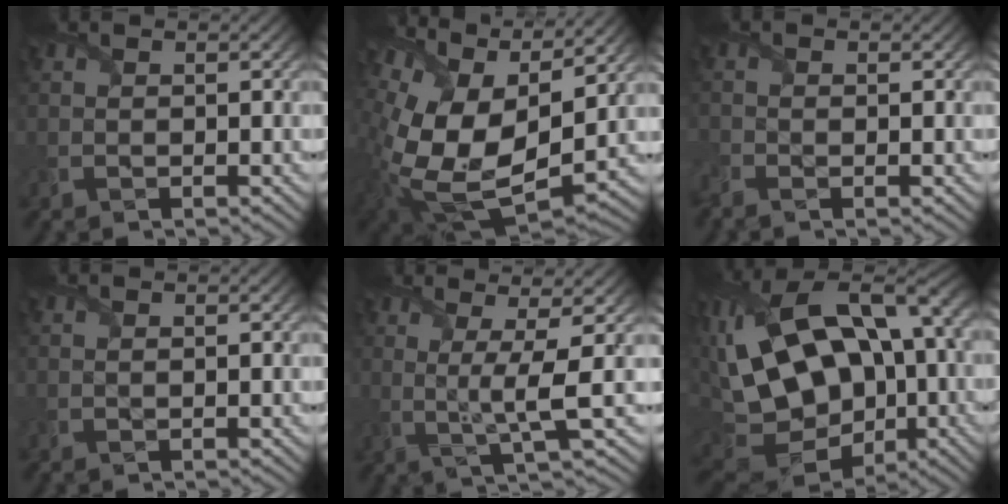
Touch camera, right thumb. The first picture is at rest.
{"total": 16.1, "force": [4.6, 9.0, 12.5], "torque": [-0.260, -0.009, 0.106]}
{"total": 1.8, "force": [-1.4, 0.5, 1.0], "torque": [-0.031, -0.010, -0.035]}
{"total": 0.0}
{"total": 5.7, "force": [1.0, 0.6, 5.6], "torque": [-0.114, 0.008, 0.021]}
{"total": 22.6, "force": [2.0, 14.6, 17.1], "torque": [-0.370, -0.017, 0.059]}